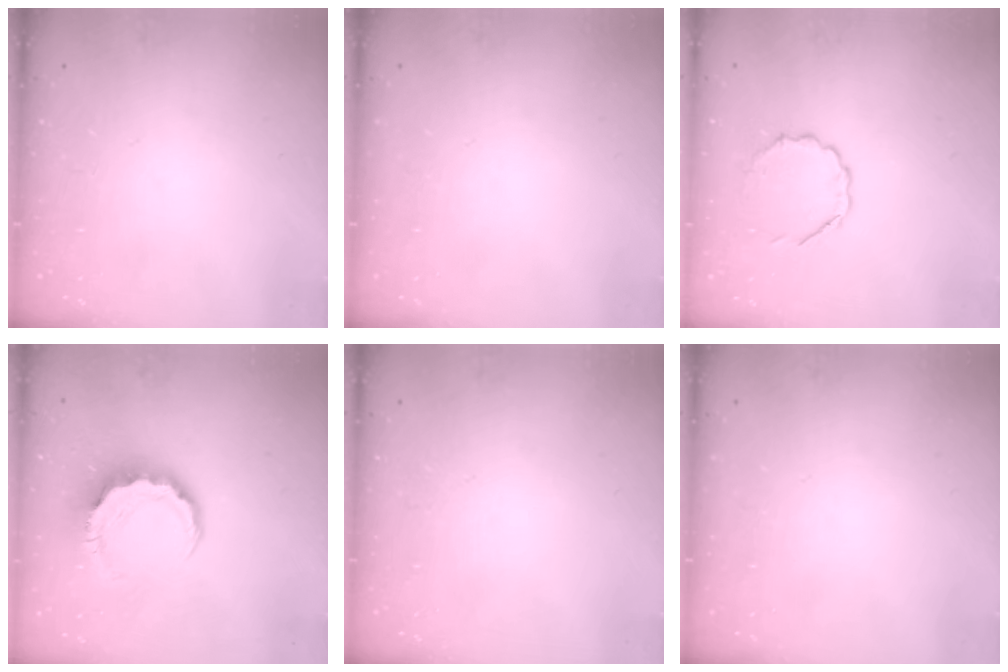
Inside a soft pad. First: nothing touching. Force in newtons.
{"total": 0.0}
{"total": 4.5, "press": 4.3, "slide": 1.4}
{"total": 8.2, "press": 8.0, "slide": 1.6}
{"total": 0.0}
{"total": 0.0}